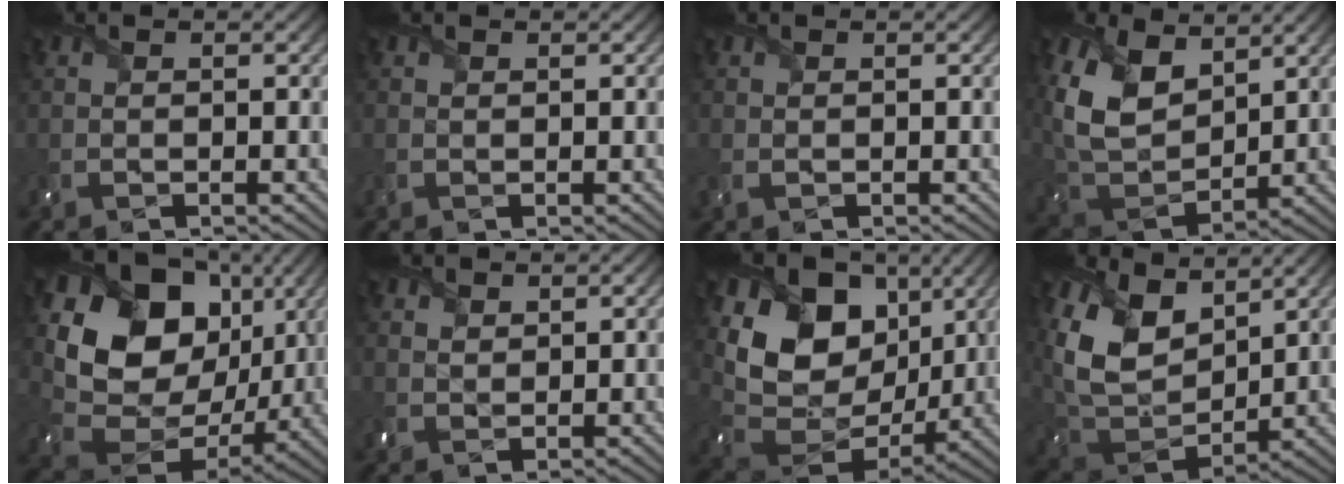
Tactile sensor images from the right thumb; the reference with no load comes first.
{"total": 0.0}
{"total": 1.2, "force": [-0.2, 0.8, 0.8], "torque": [-0.029, -0.003, -0.004]}
{"total": 11.6, "force": [5.0, 7.1, 7.7], "torque": [-0.209, 0.007, 0.097]}
{"total": 18.0, "force": [5.3, 13.9, 10.1], "torque": [-0.236, 0.001, 0.115]}
{"total": 1.8, "force": [1.3, 1.0, 0.6], "torque": [-0.019, -0.002, 0.028]}
{"total": 16.5, "force": [5.7, 12.0, 9.7], "torque": [-0.216, 0.015, 0.111]}
{"total": 14.1, "force": [6.5, 8.9, 8.7], "torque": [-0.236, 0.014, 0.126]}